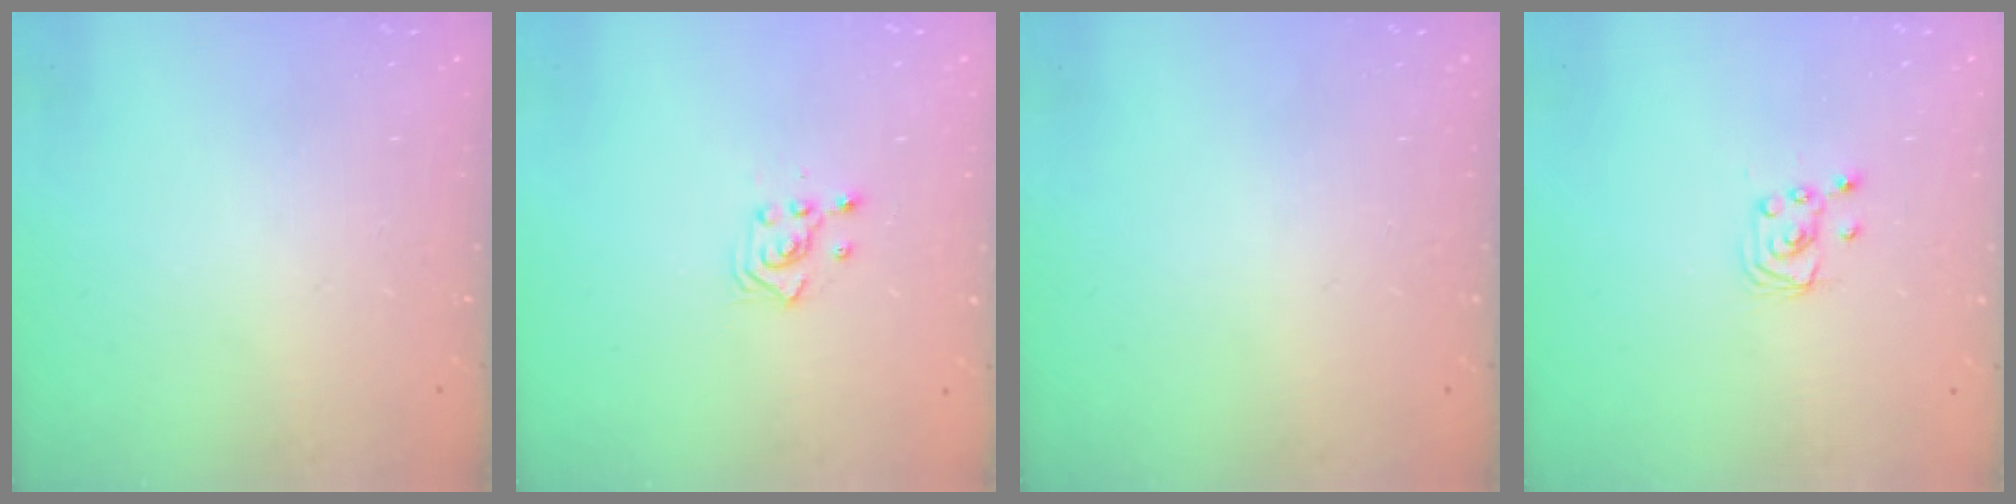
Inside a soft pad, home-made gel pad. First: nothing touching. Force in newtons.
{"total": 2.3, "press": 2.3, "slide": 0.3}
{"total": 0.0}
{"total": 2.4, "press": 2.4, "slide": 0.2}